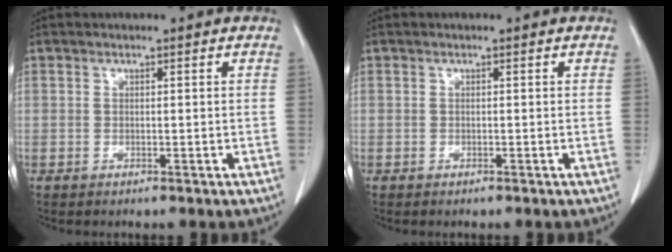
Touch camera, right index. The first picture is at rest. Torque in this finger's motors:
{"motor_torque": [0.05, -0.02, -0.02, 0.01]}